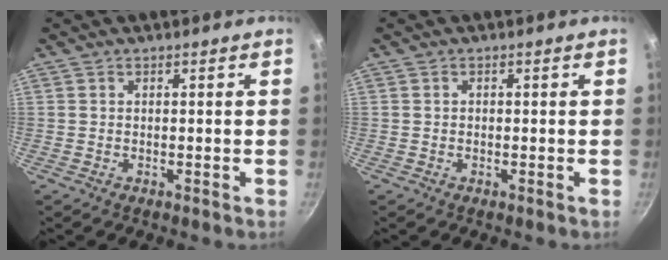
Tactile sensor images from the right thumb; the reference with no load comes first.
{"total": 0.5, "force": [0.0, 0.5, 0.3], "torque": [-0.003, 0.004, 0.000]}